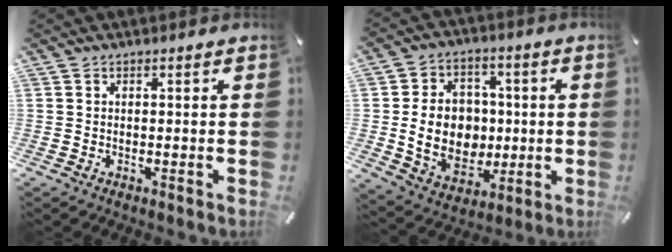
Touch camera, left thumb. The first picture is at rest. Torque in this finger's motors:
{"motor_torque": [2.49, 2.52, 0.39, -0.06, 0.37]}